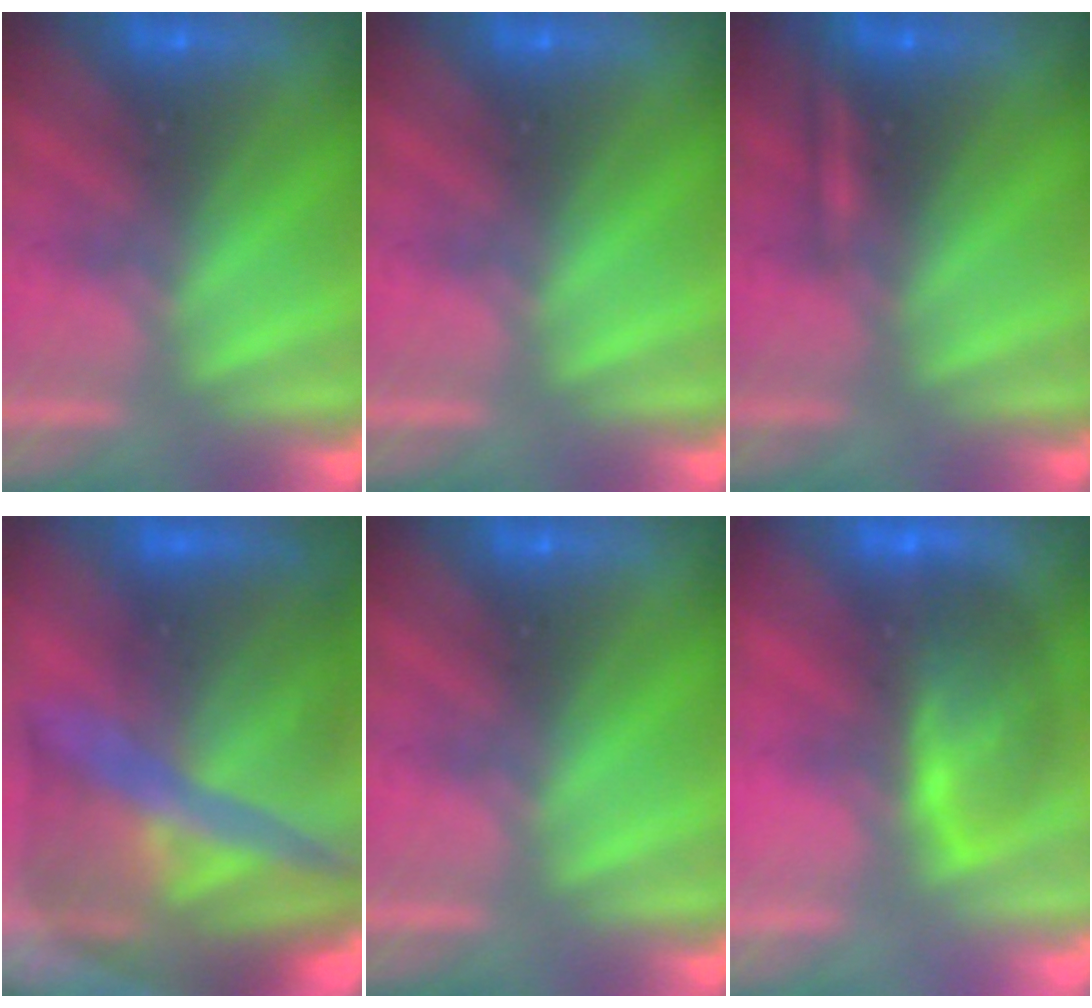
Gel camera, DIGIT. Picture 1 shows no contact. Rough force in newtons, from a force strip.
{"total": 0.0}
{"total": 2.2}
{"total": 10.5}
{"total": 0.0}
{"total": 7.5}